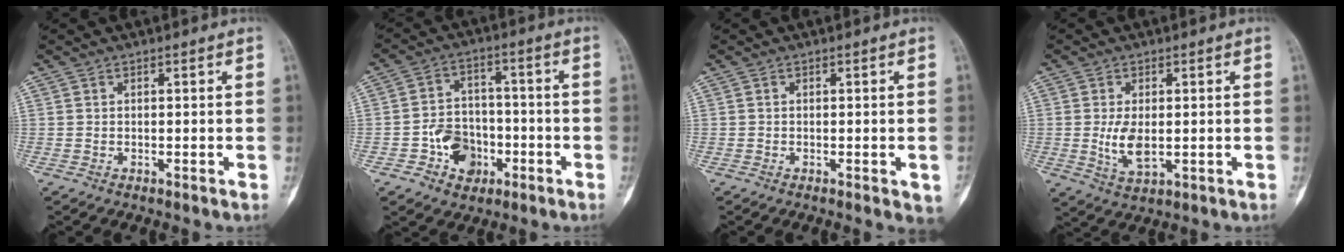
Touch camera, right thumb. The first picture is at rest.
{"total": 9.0, "force": [-3.4, 7.1, 4.3], "torque": [-0.035, 0.034, -0.054]}
{"total": 2.9, "force": [-1.0, 1.0, 2.5], "torque": [-0.020, -0.002, -0.013]}
{"total": 5.5, "force": [-0.1, 2.8, 4.8], "torque": [-0.092, -0.013, 0.007]}